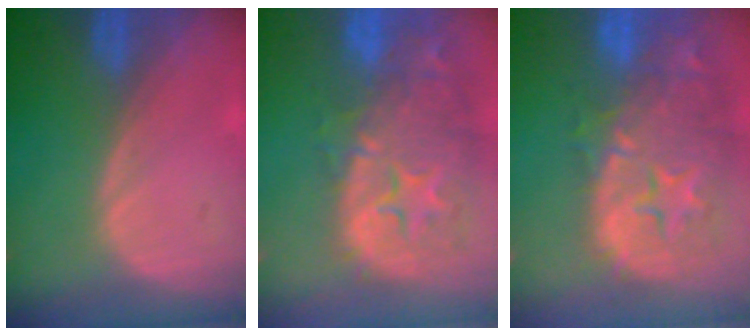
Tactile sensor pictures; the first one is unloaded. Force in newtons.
{"total": 14.7, "press": 11.8, "slide": 8.8}
{"total": 15.3, "press": 12.2, "slide": 9.1}